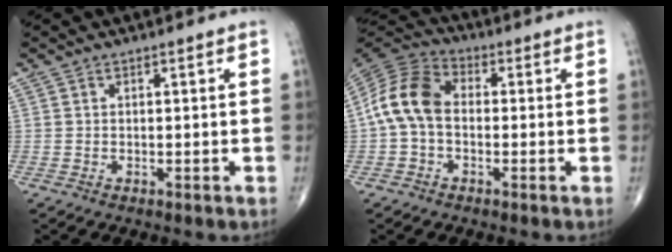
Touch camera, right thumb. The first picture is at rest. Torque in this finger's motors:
{"motor_torque": [0.03, 0.20, 0.49, -0.43, 0.23]}